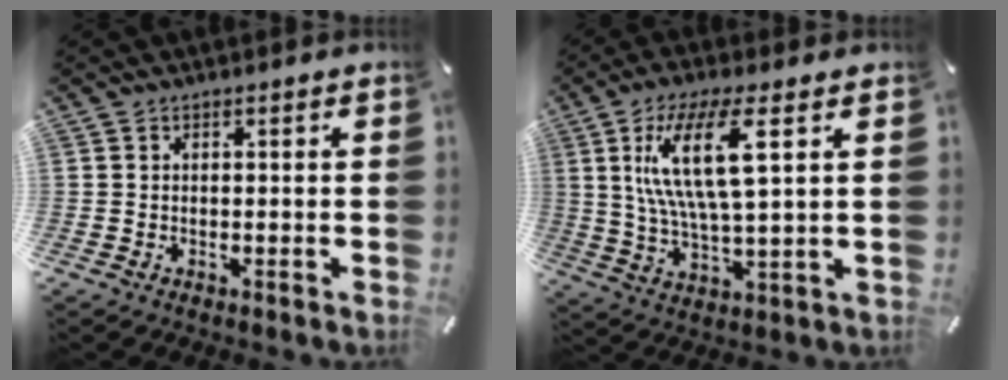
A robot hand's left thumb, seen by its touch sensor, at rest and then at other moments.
{"total": 15.3, "force": [5.5, 4.4, 13.5], "torque": [-0.285, -0.004, 0.087]}